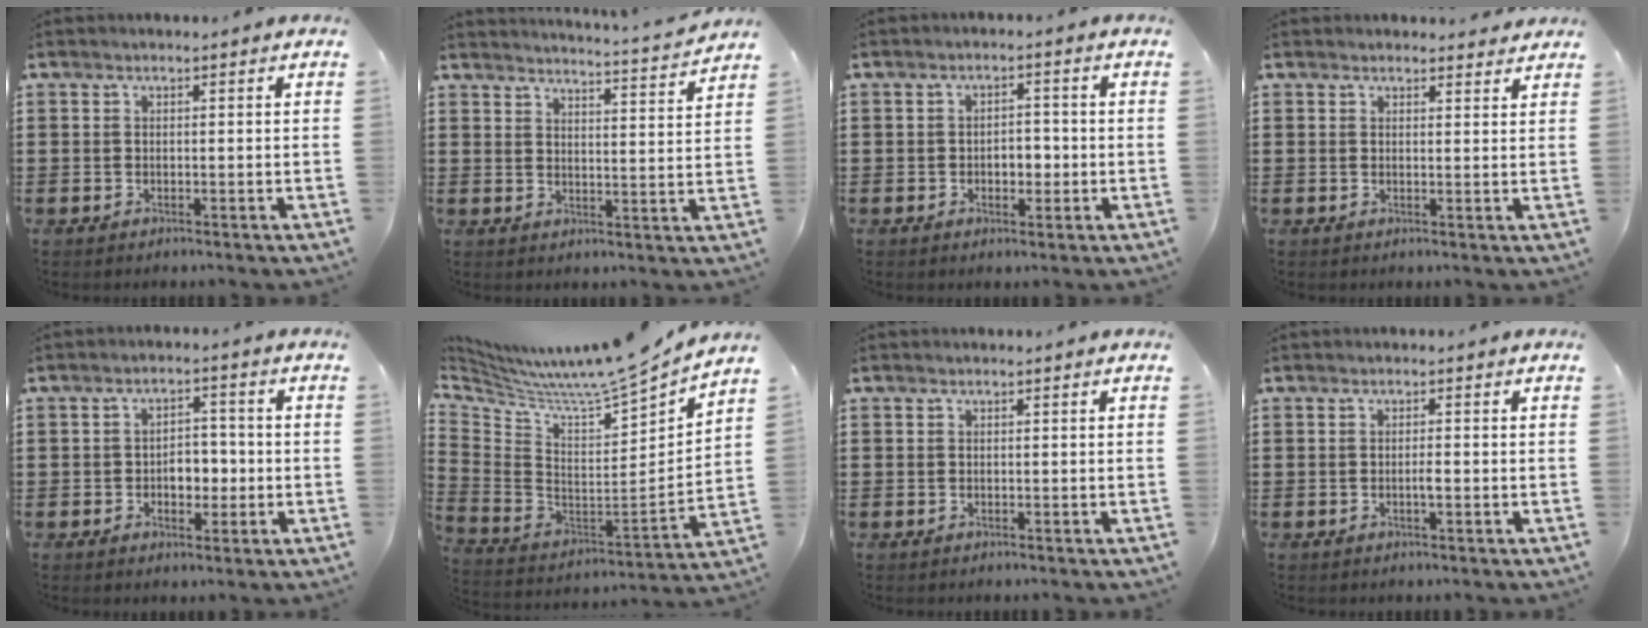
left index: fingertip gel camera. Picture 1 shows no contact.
{"total": 3.4, "force": [3.3, -0.7, 0.6], "torque": [-0.020, -0.033, 0.051]}
{"total": 3.0, "force": [-0.8, 1.9, 2.1], "torque": [-0.037, 0.002, -0.020]}
{"total": 1.7, "force": [1.6, 0.5, 0.1], "torque": [0.002, -0.001, 0.030]}
{"total": 4.1, "force": [-0.9, 2.8, 2.9], "torque": [-0.046, 0.001, -0.025]}
{"total": 6.6, "force": [6.2, -1.0, 2.0], "torque": [-0.075, -0.067, 0.089]}
{"total": 0.0}
{"total": 1.4, "force": [-0.3, 0.3, 1.3], "torque": [-0.026, -0.002, -0.006]}